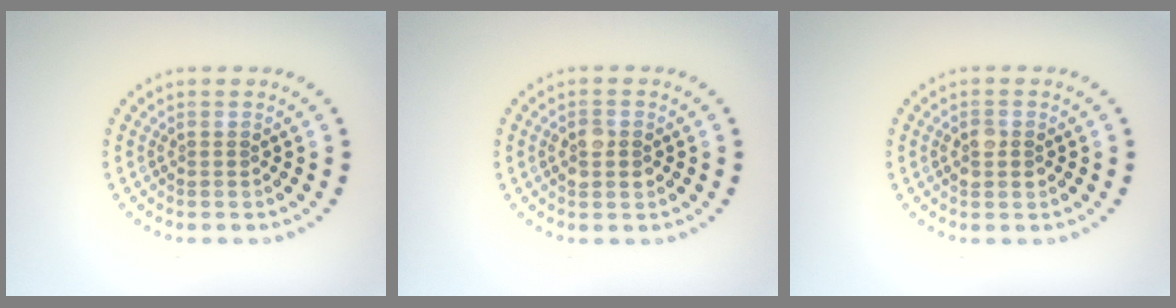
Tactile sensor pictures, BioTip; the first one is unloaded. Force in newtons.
{"total": 2.4, "press": 2.4, "slide": 0.1}
{"total": 2.1, "press": 2.1, "slide": 0.1}